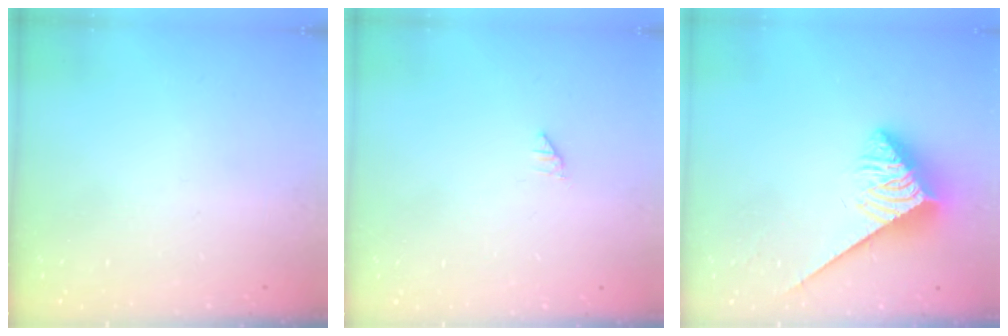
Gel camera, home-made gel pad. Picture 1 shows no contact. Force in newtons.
{"total": 0.0}
{"total": 3.5, "press": 3.5, "slide": 0.4}